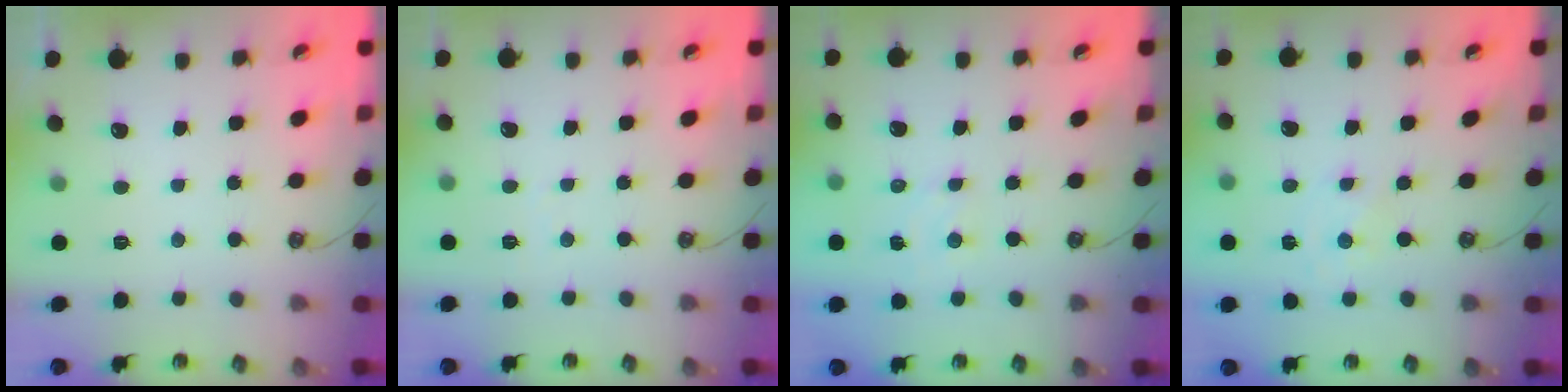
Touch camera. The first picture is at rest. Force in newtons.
{"total": 2.6, "press": 2.6, "slide": 0.4}
{"total": 3.5, "press": 3.4, "slide": 0.5}
{"total": 0.0}